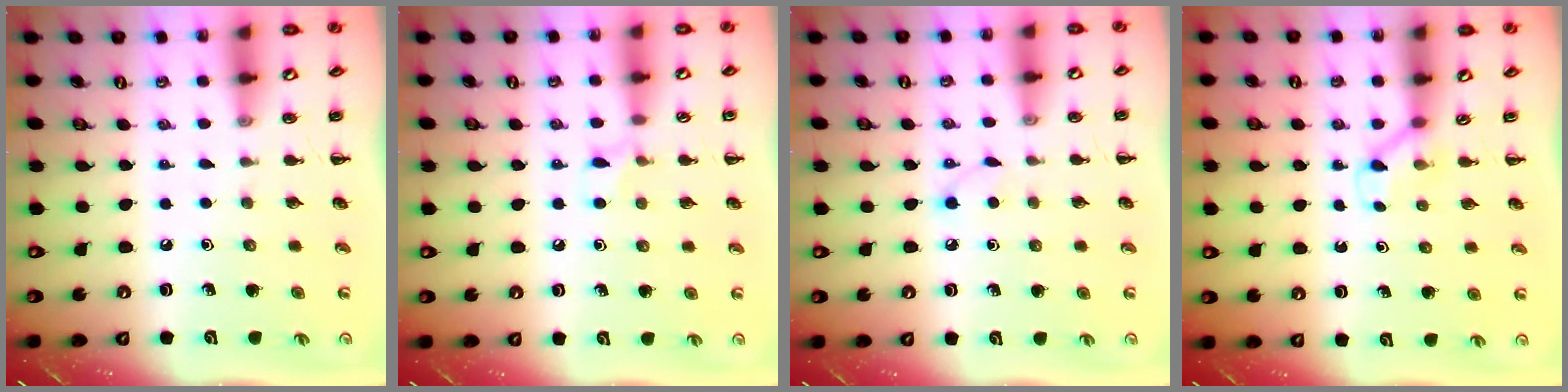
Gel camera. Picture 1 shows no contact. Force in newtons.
{"total": 6.1, "press": 5.7, "slide": 2.1}
{"total": 2.7, "press": 2.5, "slide": 0.9}
{"total": 3.0, "press": 2.8, "slide": 1.1}